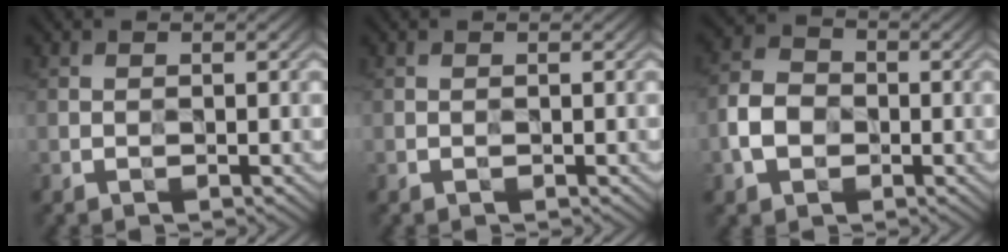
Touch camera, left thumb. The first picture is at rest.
{"total": 0.0}
{"total": 4.9, "force": [-1.4, 3.8, 2.7], "torque": [-0.066, 0.000, -0.034]}